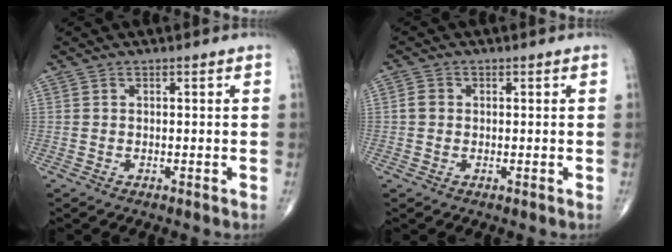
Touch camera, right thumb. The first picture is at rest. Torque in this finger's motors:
{"motor_torque": [-0.14, 0.00, 0.05, -0.02, 0.08]}